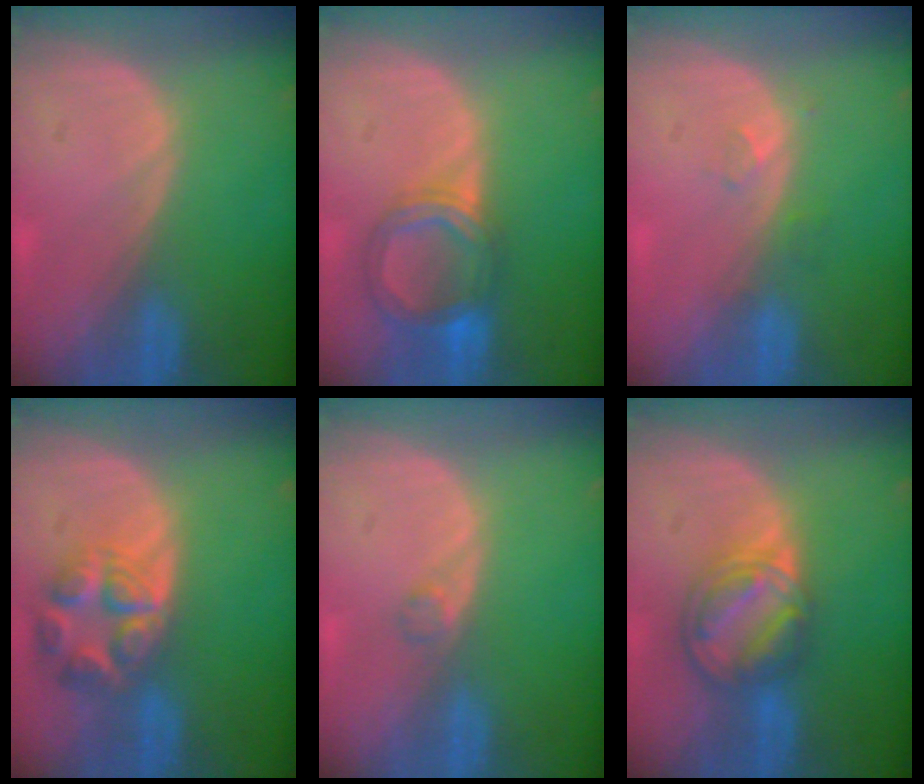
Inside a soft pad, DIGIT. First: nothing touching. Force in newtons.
{"total": 6.1, "press": 5.9, "slide": 1.4}
{"total": 1.9, "press": 1.6, "slide": 1.0}
{"total": 7.6, "press": 6.8, "slide": 3.5}
{"total": 1.2, "press": 1.2, "slide": 0.1}
{"total": 8.2, "press": 7.0, "slide": 4.3}